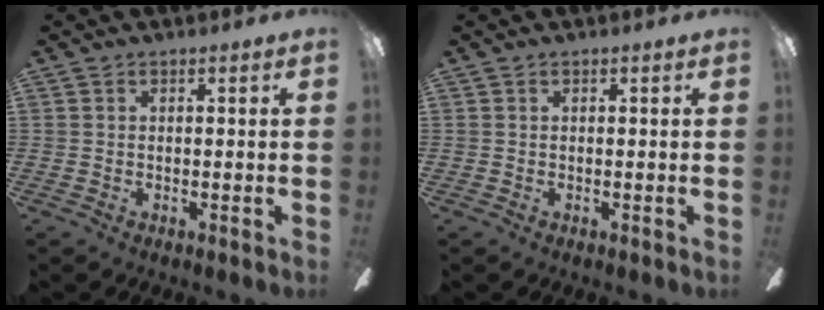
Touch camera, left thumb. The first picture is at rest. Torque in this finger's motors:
{"motor_torque": [-0.10, 0.10, 0.00, 0.01, 0.00]}